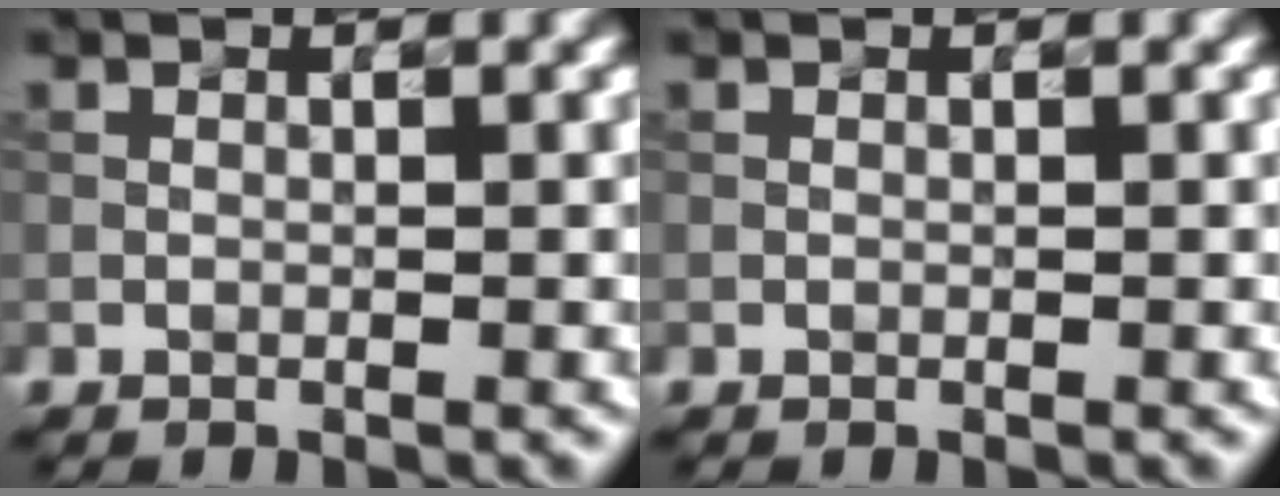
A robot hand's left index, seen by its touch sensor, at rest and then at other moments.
{"total": 0.0}